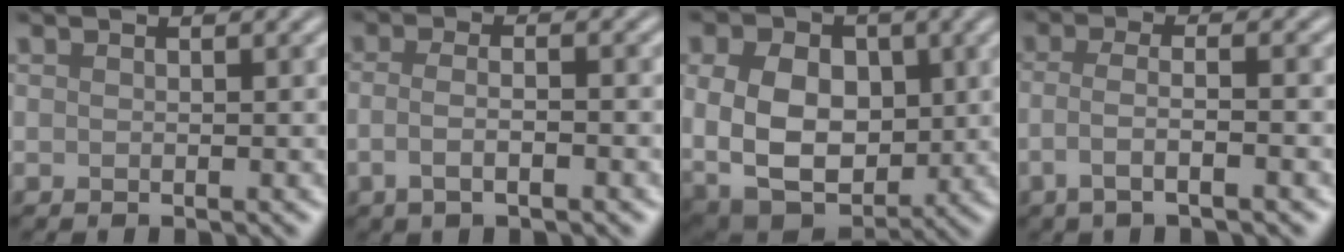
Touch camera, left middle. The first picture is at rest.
{"total": 3.2, "force": [-0.9, 1.2, 2.8], "torque": [-0.045, -0.004, -0.017]}
{"total": 10.8, "force": [0.7, 7.9, 7.3], "torque": [-0.147, -0.007, 0.017]}
{"total": 3.7, "force": [-1.3, 1.0, 3.3], "torque": [-0.056, -0.001, -0.036]}